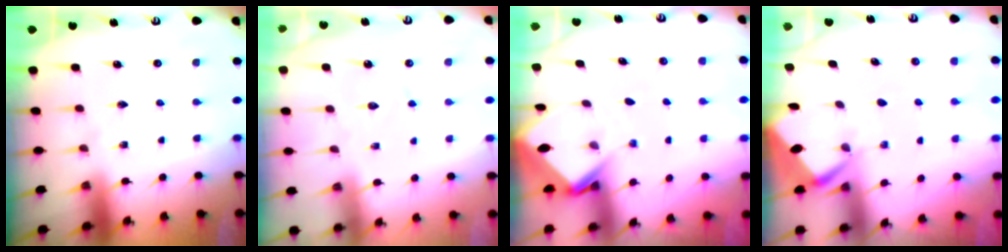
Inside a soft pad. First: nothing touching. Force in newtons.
{"total": 3.0, "press": 3.0, "slide": 0.3}
{"total": 2.9, "press": 2.9, "slide": 0.2}
{"total": 2.8, "press": 2.7, "slide": 0.4}